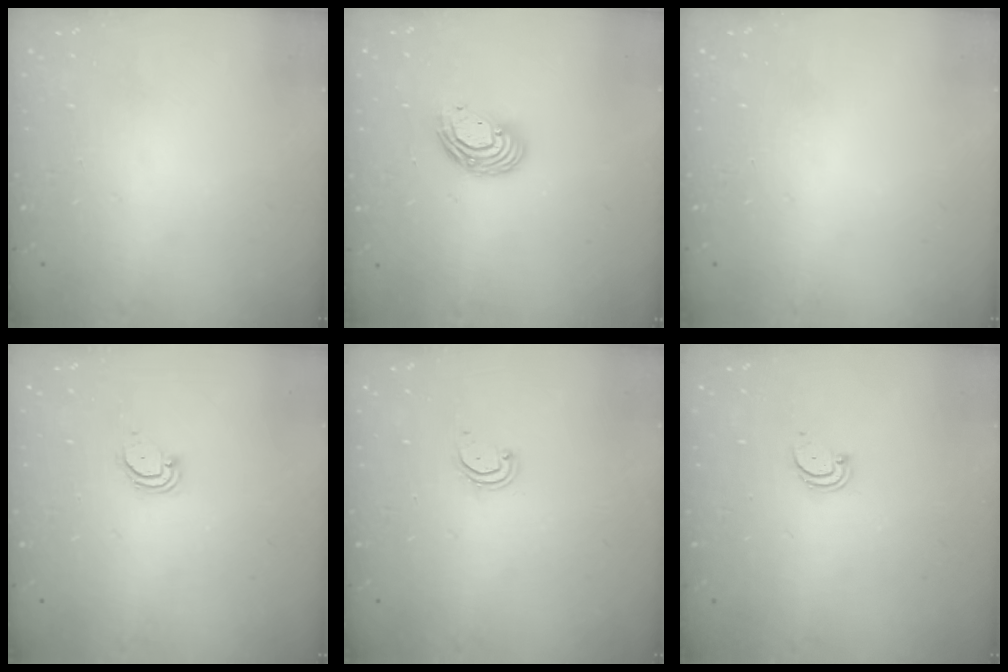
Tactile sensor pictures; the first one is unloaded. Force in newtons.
{"total": 8.9, "press": 8.7, "slide": 1.8}
{"total": 0.0}
{"total": 3.3, "press": 3.3, "slide": 0.3}
{"total": 2.5, "press": 2.5, "slide": 0.2}
{"total": 1.9, "press": 1.9, "slide": 0.2}